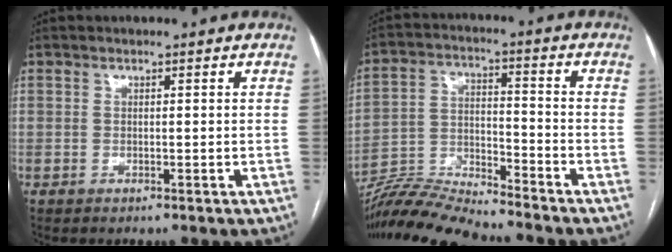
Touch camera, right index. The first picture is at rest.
{"total": 10.6, "force": [-10.5, -0.6, 1.8], "torque": [-0.038, 0.008, -0.196]}